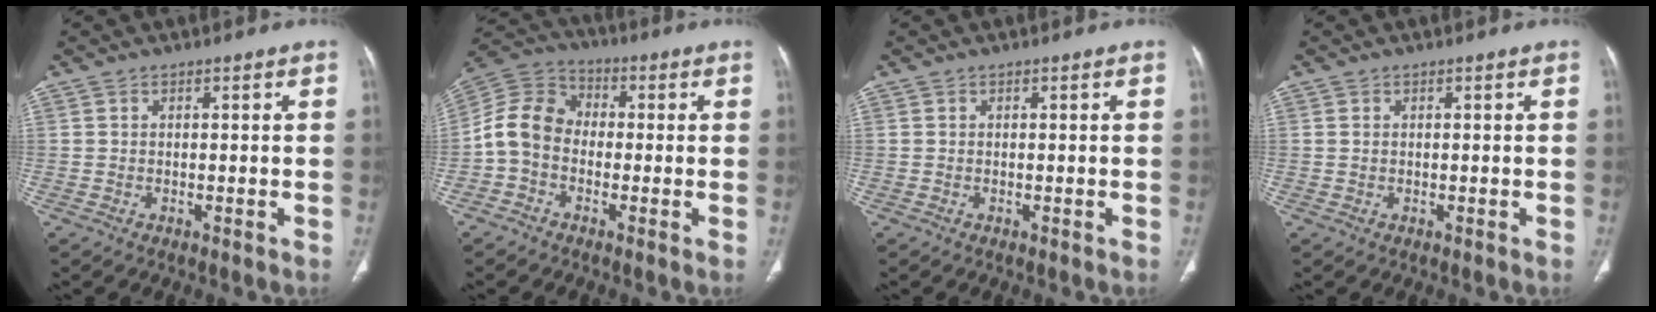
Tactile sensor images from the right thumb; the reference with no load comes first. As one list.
[{"total": 9.3, "force": [-1.6, 7.4, 5.4], "torque": [-0.094, 0.033, -0.047]}, {"total": 0.0}, {"total": 0.6, "force": [0.2, 0.5, 0.3], "torque": [-0.005, 0.000, 0.005]}]